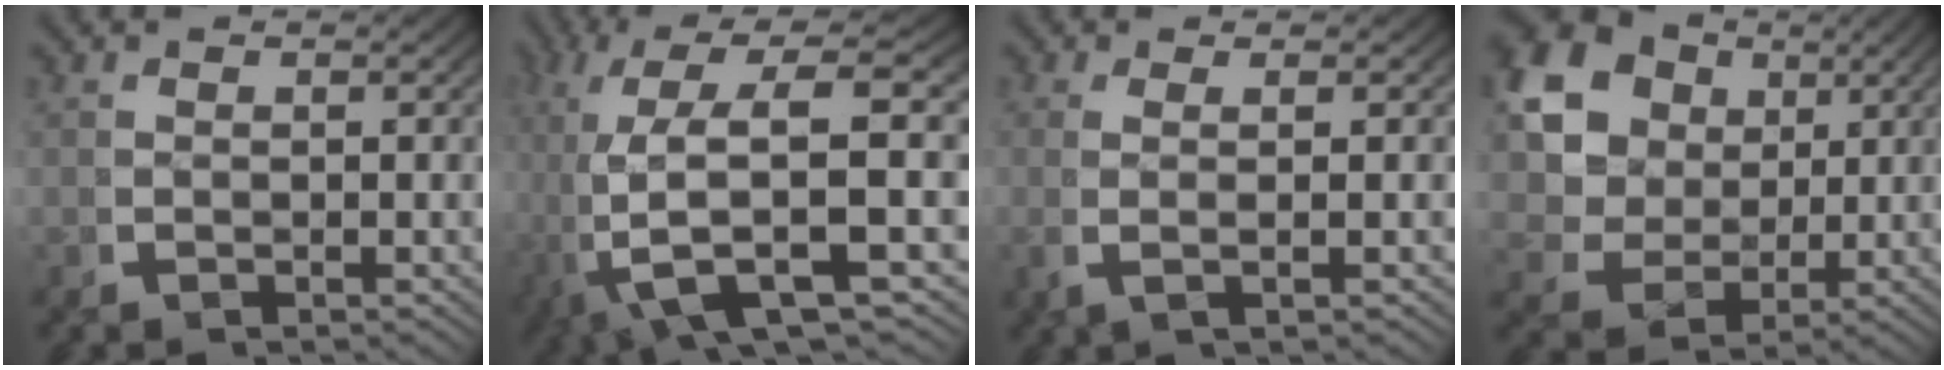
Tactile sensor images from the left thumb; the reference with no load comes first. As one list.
[{"total": 13.5, "force": [-1.2, 7.2, 11.3], "torque": [-0.243, -0.039, -0.005]}, {"total": 2.3, "force": [0.1, -0.5, 2.2], "torque": [-0.052, 0.000, 0.002]}, {"total": 14.0, "force": [2.9, 11.7, 7.1], "torque": [-0.181, -0.026, 0.037]}]